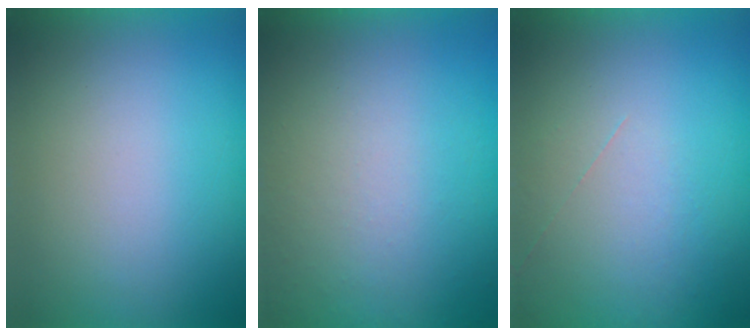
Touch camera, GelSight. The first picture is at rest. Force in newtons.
{"total": 8.3}
{"total": 1.1}